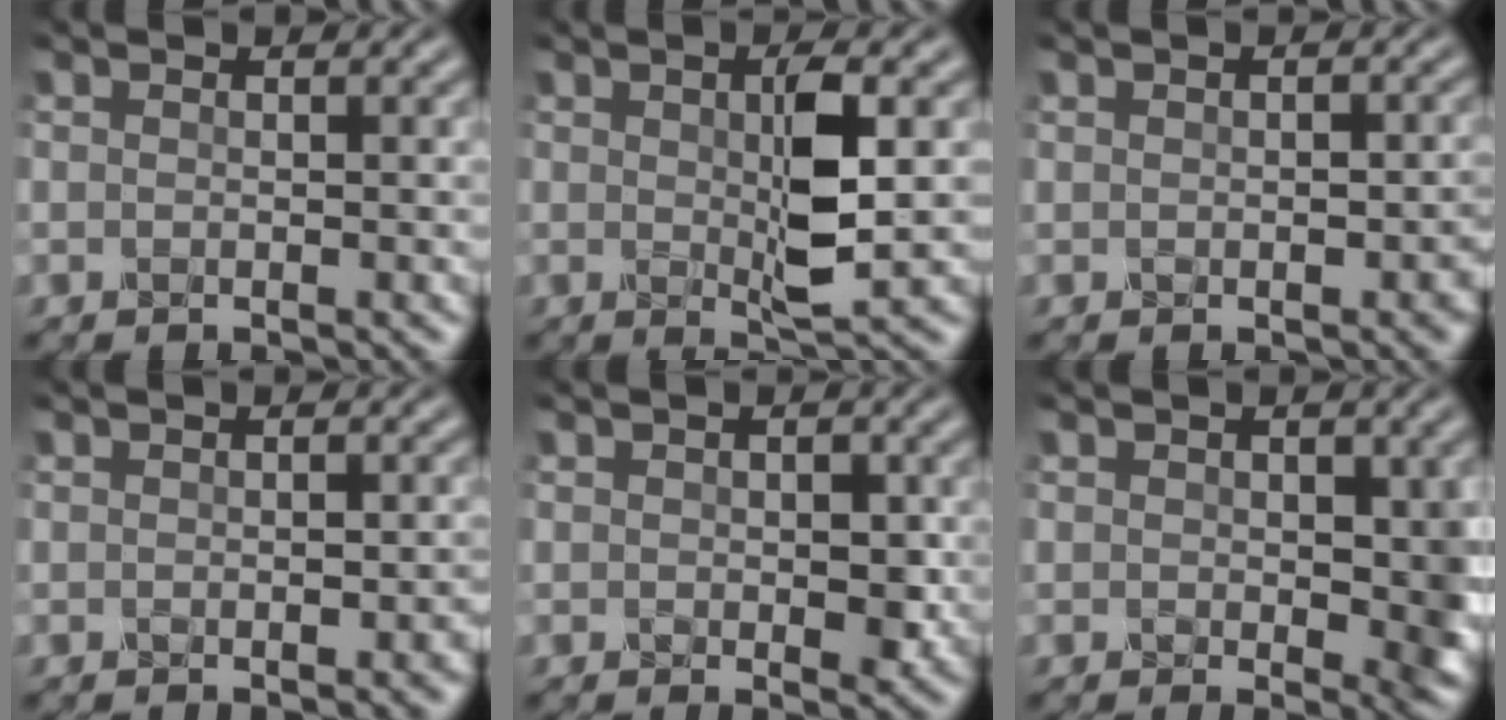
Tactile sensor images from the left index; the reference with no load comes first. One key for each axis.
{"total": 4.6, "fx": 0.5, "fy": 1.0, "fz": 4.4, "tx": -0.080, "ty": -0.003, "tz": 0.011}
{"total": 2.2, "fx": -0.2, "fy": 1.4, "fz": 1.7, "tx": -0.024, "ty": -0.006, "tz": -0.003}
{"total": 1.7, "fx": -0.2, "fy": 1.0, "fz": 1.4, "tx": -0.019, "ty": -0.003, "tz": -0.001}
{"total": 2.5, "fx": 0.1, "fy": 1.6, "fz": 1.9, "tx": -0.027, "ty": -0.005, "tz": 0.003}
{"total": 4.4, "fx": 0.4, "fy": 2.6, "fz": 3.5, "tx": -0.046, "ty": -0.009, "tz": 0.010}